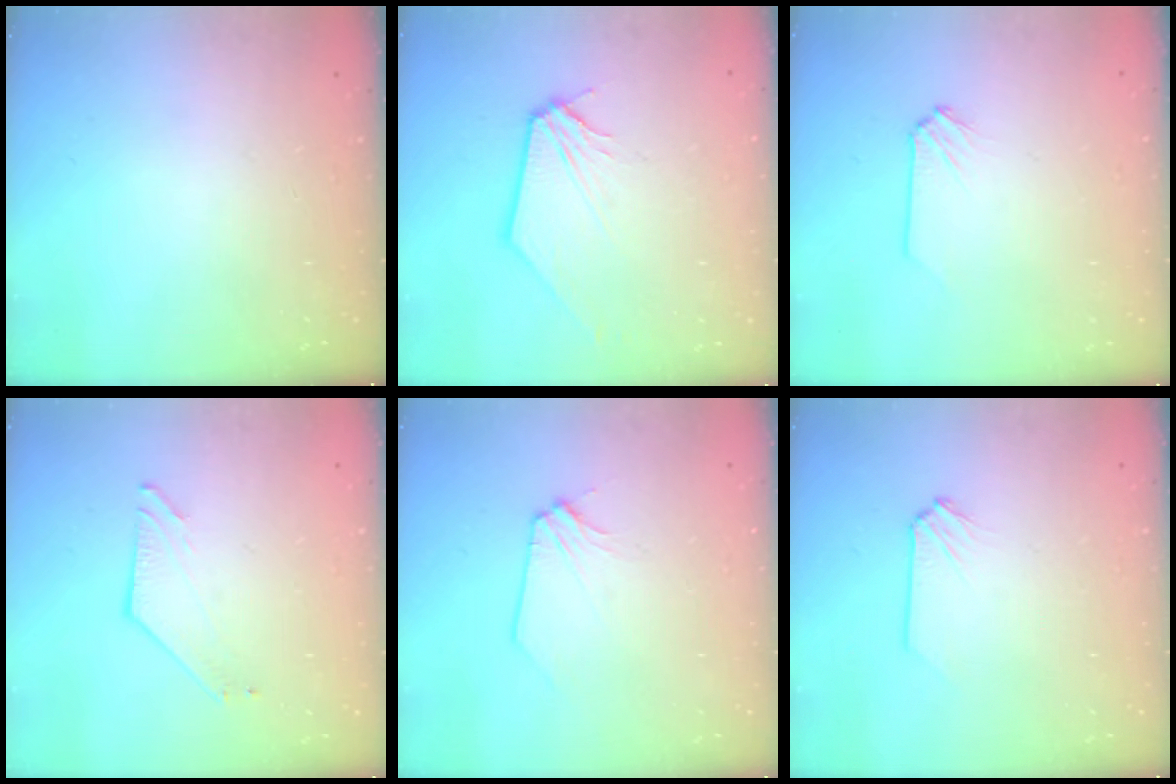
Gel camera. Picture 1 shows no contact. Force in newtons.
{"total": 1.9, "press": 1.9, "slide": 0.2}
{"total": 0.0}
{"total": 3.5, "press": 3.5, "slide": 0.0}
{"total": 0.6, "press": 0.6, "slide": 0.1}
{"total": 0.0}